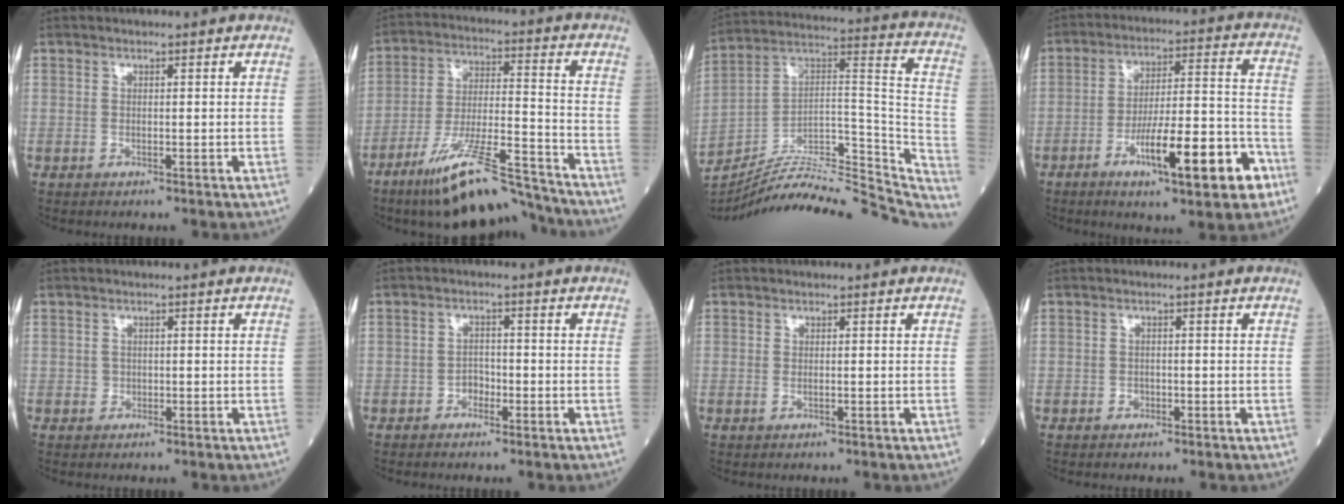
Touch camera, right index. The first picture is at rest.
{"total": 15.5, "force": [-12.8, 1.2, 8.7], "torque": [-0.159, -0.006, -0.225]}
{"total": 30.7, "force": [-28.2, 4.4, 11.5], "torque": [-0.123, 0.015, -0.409]}
{"total": 15.2, "force": [-7.2, 2.5, 13.1], "torque": [-0.208, 0.011, -0.105]}
{"total": 1.2, "force": [-0.1, 1.1, 0.2], "torque": [0.000, 0.003, -0.001]}
{"total": 1.9, "force": [-1.0, 1.3, 0.9], "torque": [-0.007, 0.008, -0.019]}
{"total": 0.5, "force": [-0.1, 0.2, 0.5], "torque": [-0.011, -0.002, -0.001]}
{"total": 0.8, "force": [-0.5, 0.6, 0.2], "torque": [-0.002, 0.004, -0.009]}